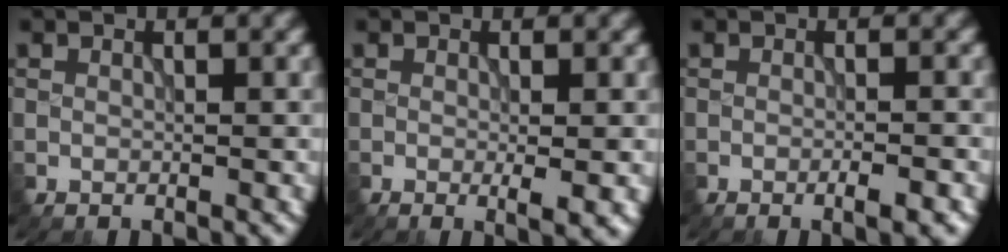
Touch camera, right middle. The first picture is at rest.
{"total": 2.1, "force": [-0.3, 0.3, 2.0], "torque": [-0.029, -0.006, -0.004]}
{"total": 2.3, "force": [-1.1, 0.5, 2.0], "torque": [-0.023, 0.006, -0.019]}